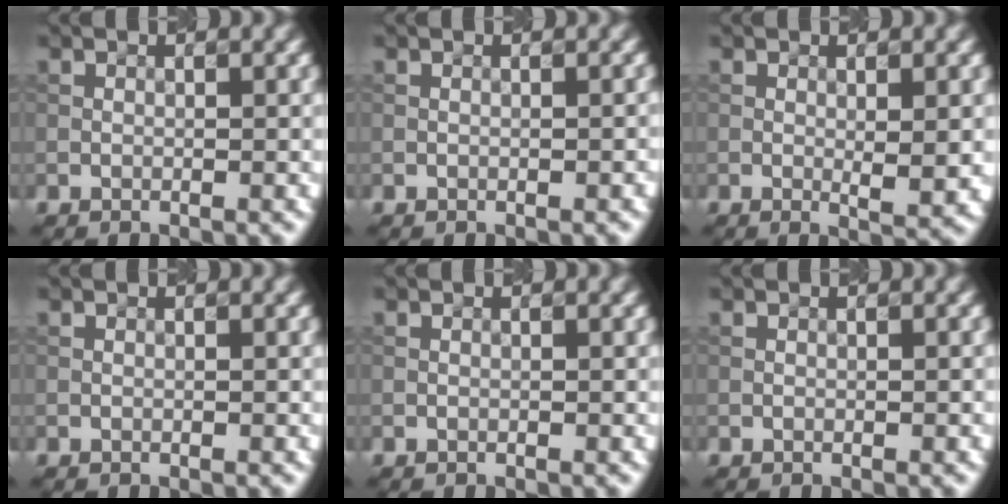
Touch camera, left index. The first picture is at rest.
{"total": 0.6, "force": [-0.3, 0.2, 0.5], "torque": [-0.005, 0.000, -0.004]}
{"total": 2.6, "force": [-0.1, 0.6, 2.6], "torque": [-0.041, -0.007, 0.001]}
{"total": 0.0}
{"total": 0.0}
{"total": 0.0}